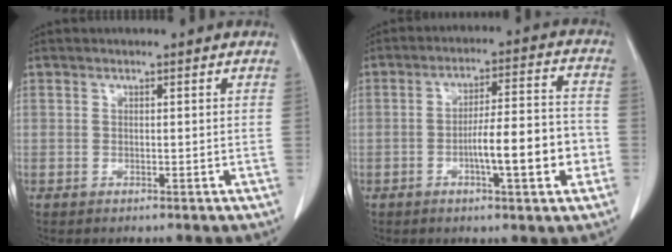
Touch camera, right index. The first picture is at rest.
{"total": 11.1, "force": [-3.1, 1.6, 10.6], "torque": [-0.169, 0.015, -0.046]}